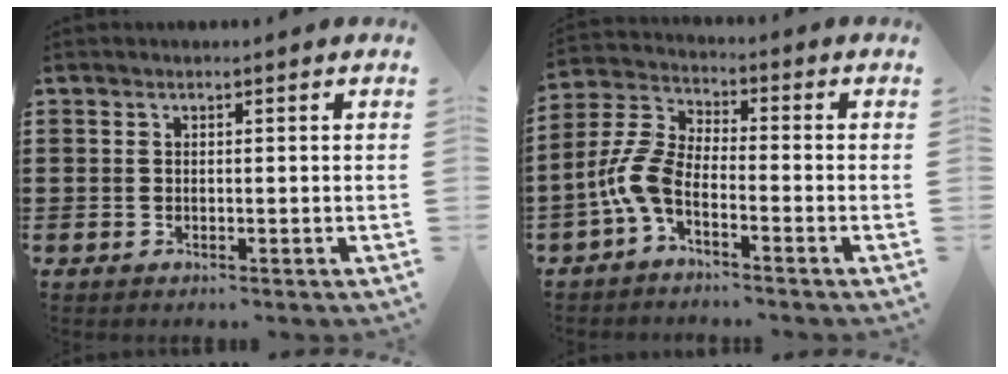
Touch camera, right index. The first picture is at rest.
{"total": 6.4, "force": [-3.6, 2.3, 4.7], "torque": [-0.142, -0.018, -0.078]}